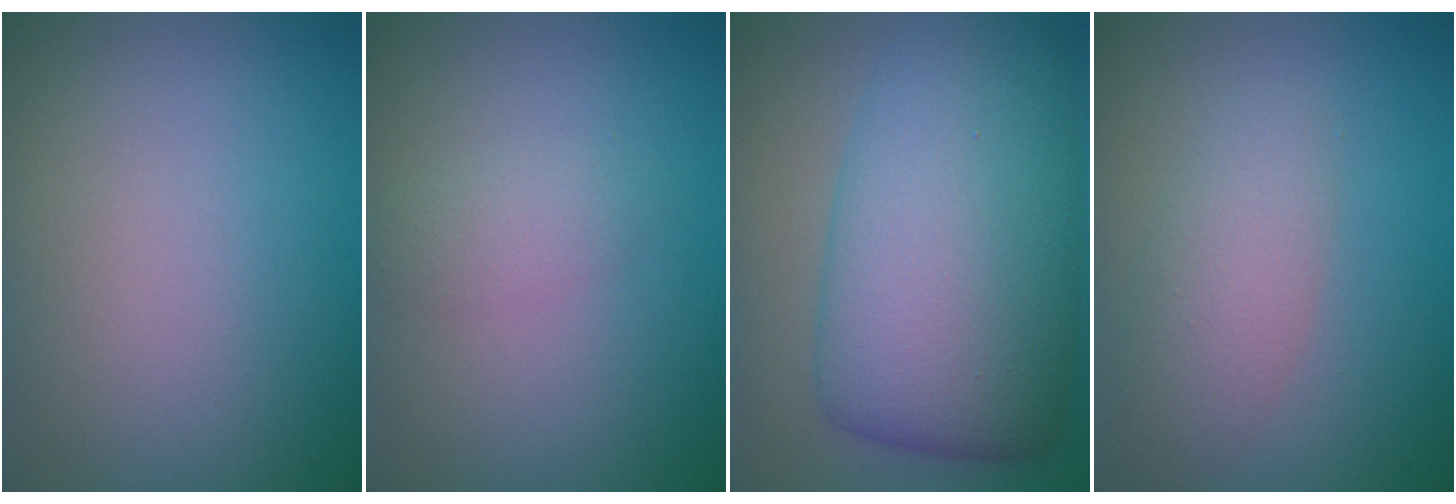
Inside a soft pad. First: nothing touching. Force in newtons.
{"total": 1.6, "press": 1.6, "slide": 0.1}
{"total": 12.0, "press": 12.0, "slide": 0.1}
{"total": 3.2, "press": 3.2, "slide": 0.3}